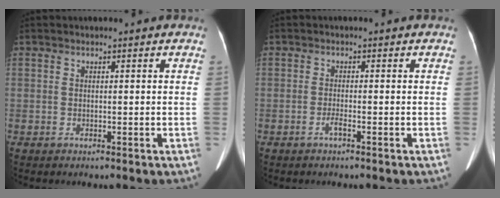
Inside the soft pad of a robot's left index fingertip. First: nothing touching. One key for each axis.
{"total": 1.3, "fx": -1.2, "fy": -0.1, "fz": 0.5, "tx": -0.010, "ty": -0.017, "tz": -0.024}